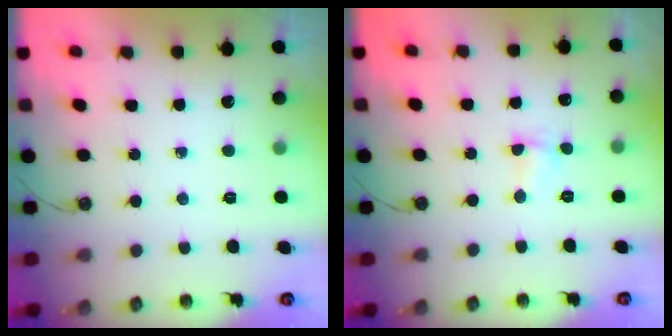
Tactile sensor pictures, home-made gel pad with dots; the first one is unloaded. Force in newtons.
{"total": 1.0, "press": 1.0, "slide": 0.4}